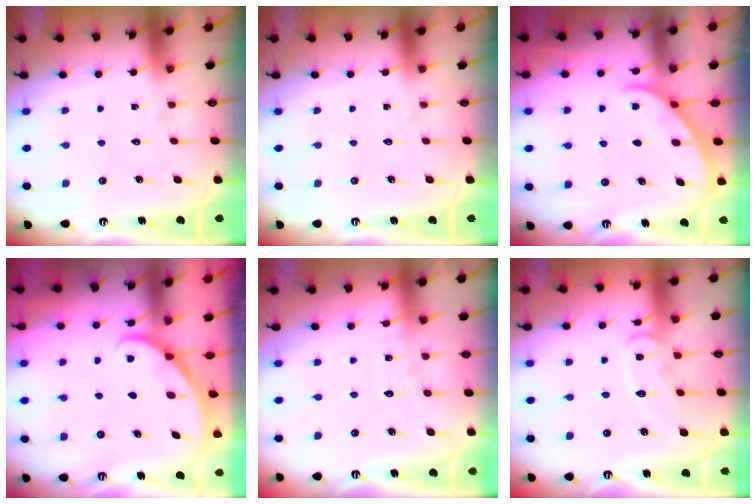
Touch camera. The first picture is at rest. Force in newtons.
{"total": 0.0}
{"total": 2.0, "press": 2.0, "slide": 0.2}
{"total": 3.2, "press": 3.2, "slide": 0.3}
{"total": 2.7, "press": 2.7, "slide": 0.3}
{"total": 10.7, "press": 10.6, "slide": 0.8}